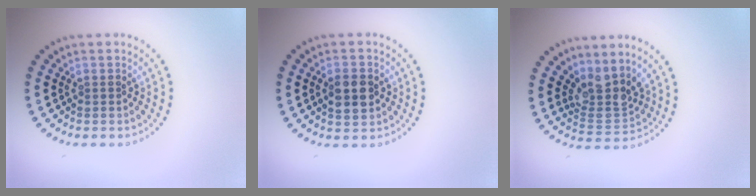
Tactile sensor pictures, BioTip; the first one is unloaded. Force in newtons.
{"total": 3.1, "press": 3.1, "slide": 0.2}
{"total": 3.7, "press": 2.7, "slide": 2.5}